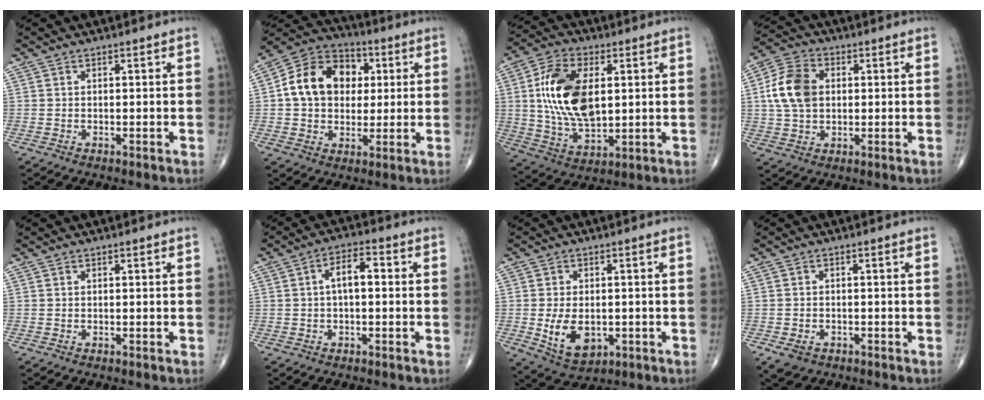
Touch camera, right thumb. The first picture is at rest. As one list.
[{"total": 15.4, "force": [2.4, 11.8, 9.7], "torque": [-0.132, 0.018, 0.033]}, {"total": 16.6, "force": [2.6, 9.1, 13.6], "torque": [-0.254, -0.007, 0.052]}, {"total": 10.4, "force": [1.3, 7.4, 7.3], "torque": [-0.133, 0.012, 0.021]}, {"total": 0.0}, {"total": 5.6, "force": [0.4, 2.6, 4.9], "torque": [-0.081, 0.022, -0.001]}, {"total": 8.5, "force": [-1.5, 5.4, 6.4], "torque": [-0.098, -0.007, -0.010]}, {"total": 3.3, "force": [-1.6, 2.4, 1.5], "torque": [-0.023, 0.003, -0.020]}]